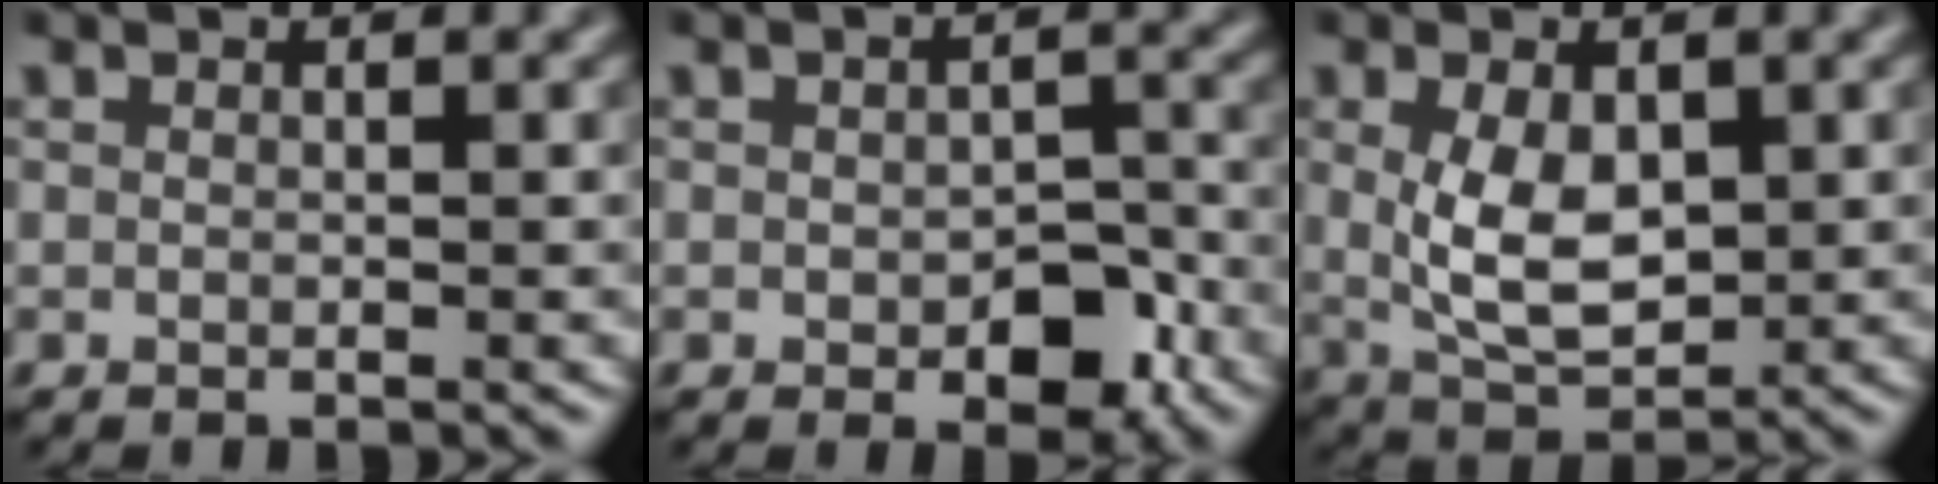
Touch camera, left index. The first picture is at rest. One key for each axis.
{"total": 3.9, "fx": -1.0, "fy": 2.1, "fz": 3.2, "tx": -0.044, "ty": -0.006, "tz": -0.010}
{"total": 4.8, "fx": 0.6, "fy": 2.5, "fz": 4.0, "tx": -0.087, "ty": -0.002, "tz": 0.019}